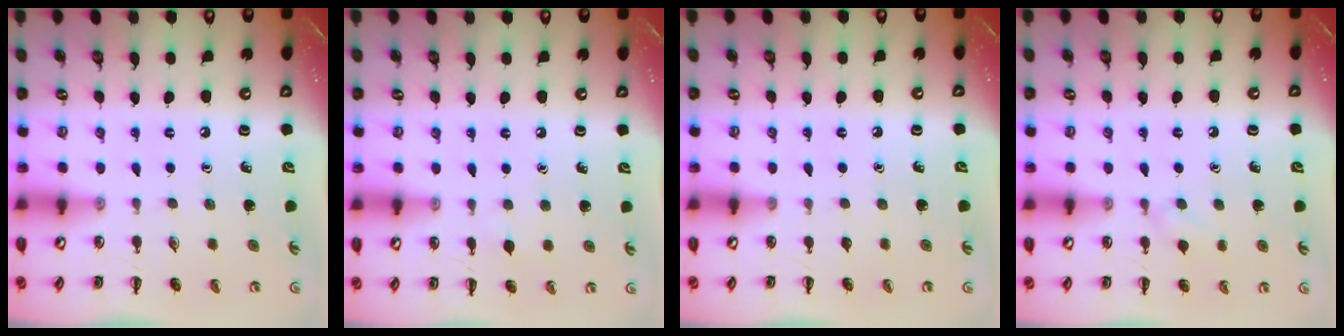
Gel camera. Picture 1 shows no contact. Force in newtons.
{"total": 2.7, "press": 2.5, "slide": 1.1}
{"total": 0.0}
{"total": 5.2, "press": 4.8, "slide": 1.9}